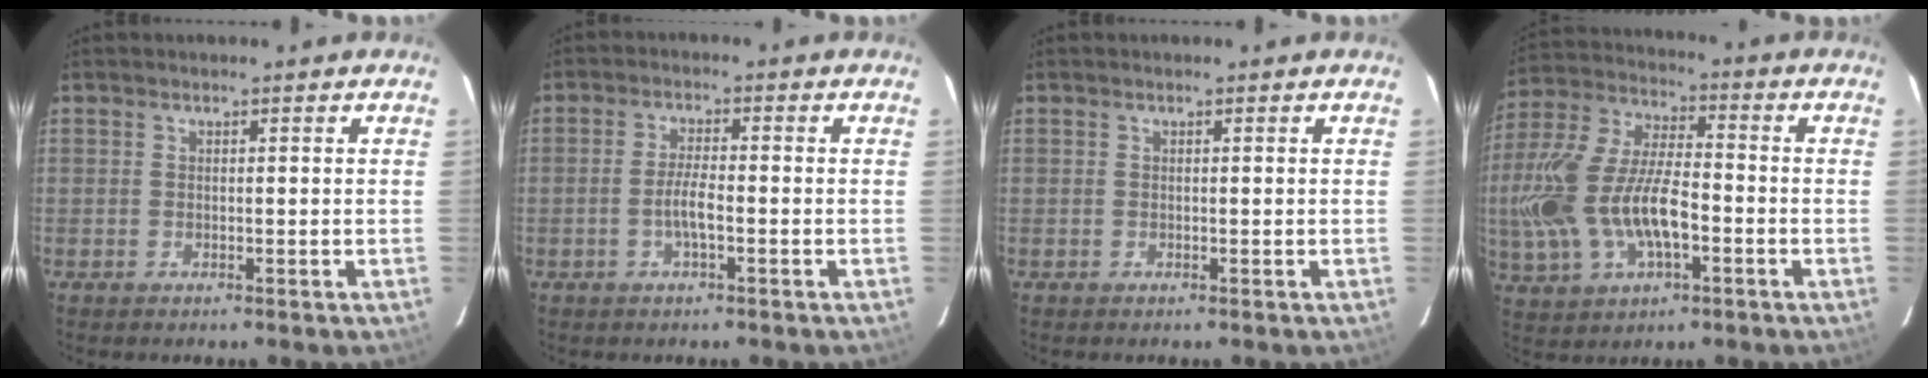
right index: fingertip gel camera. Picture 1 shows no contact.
{"total": 3.8, "force": [-1.3, 0.6, 3.5], "torque": [-0.070, 0.001, -0.025]}
{"total": 0.0}
{"total": 20.0, "force": [-4.2, 9.6, 17.0], "torque": [-0.373, -0.006, -0.068]}